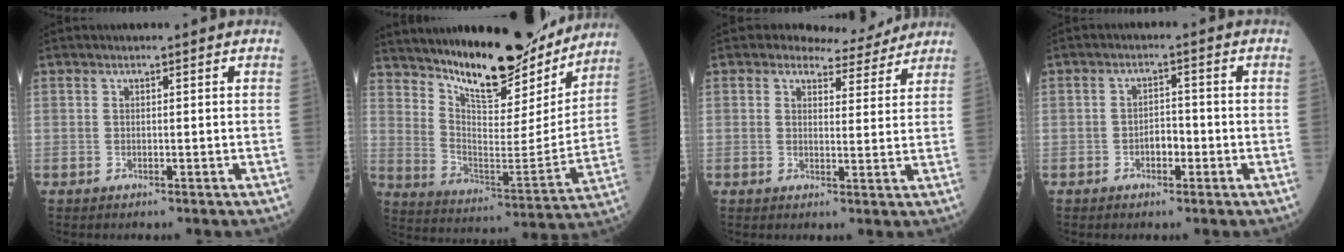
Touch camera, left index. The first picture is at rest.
{"total": 18.4, "force": [16.0, 4.7, 7.9], "torque": [-0.129, -0.031, 0.251]}
{"total": 5.4, "force": [5.0, 2.0, 0.3], "torque": [0.000, -0.002, 0.055]}
{"total": 2.7, "force": [-1.2, 1.5, 1.9], "torque": [-0.028, 0.007, -0.023]}